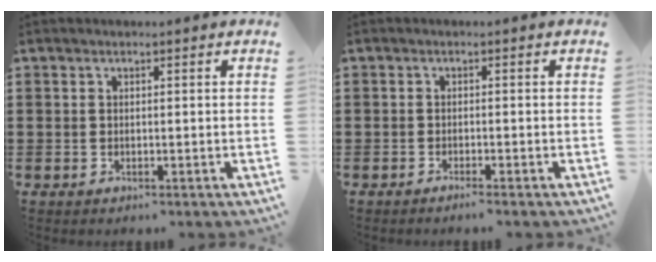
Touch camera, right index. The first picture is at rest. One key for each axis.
{"total": 1.0, "fx": -0.9, "fy": -0.2, "fz": 0.5, "tx": -0.008, "ty": -0.003, "tz": -0.017}